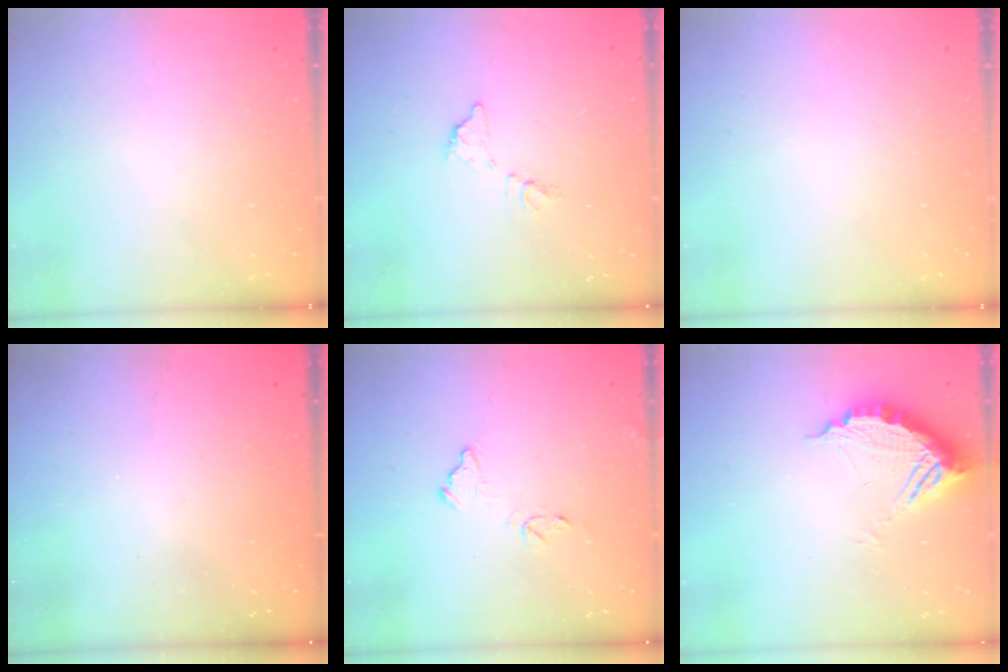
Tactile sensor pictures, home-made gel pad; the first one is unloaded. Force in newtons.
{"total": 6.7, "press": 6.7, "slide": 0.3}
{"total": 0.0}
{"total": 3.2, "press": 3.2, "slide": 0.1}
{"total": 10.3, "press": 10.3, "slide": 0.4}
{"total": 11.1, "press": 11.1, "slide": 0.8}